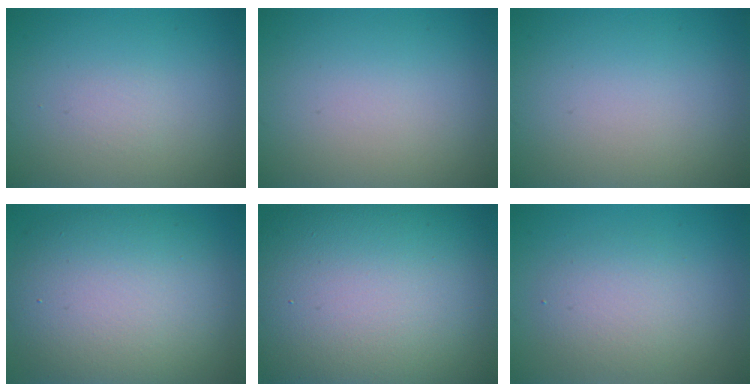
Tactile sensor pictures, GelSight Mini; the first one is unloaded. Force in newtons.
{"total": 0.0}
{"total": 0.0}
{"total": 10.6, "press": 10.6, "slide": 1.0}
{"total": 19.3, "press": 19.3, "slide": 0.6}
{"total": 2.9, "press": 2.9, "slide": 0.2}